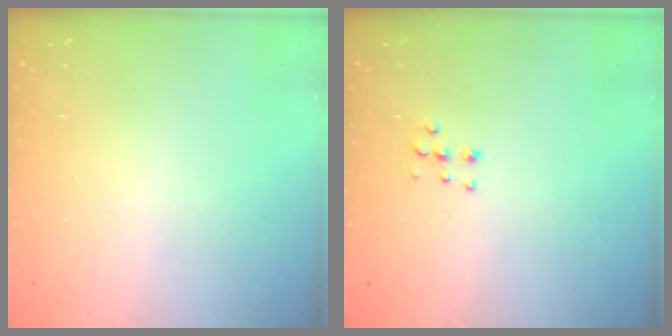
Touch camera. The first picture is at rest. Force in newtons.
{"total": 5.2, "press": 5.2, "slide": 0.2}